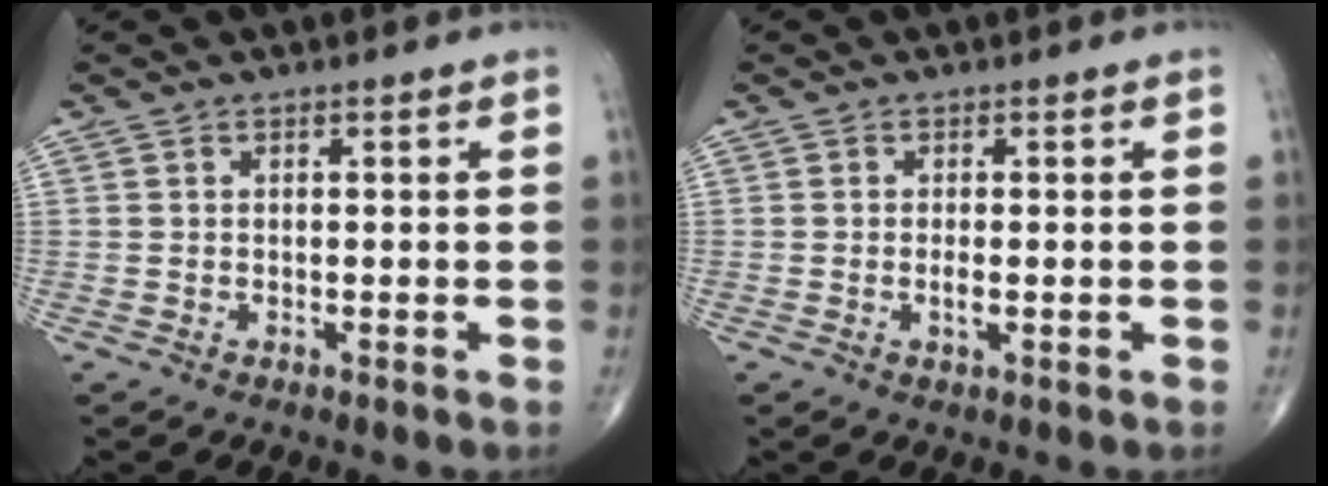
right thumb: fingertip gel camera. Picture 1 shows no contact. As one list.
[{"total": 1.6, "force": [-0.3, 0.5, 1.4], "torque": [-0.028, -0.003, -0.005]}]